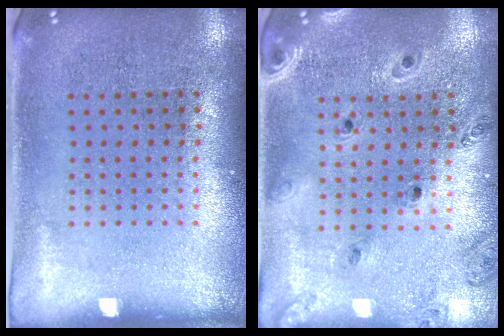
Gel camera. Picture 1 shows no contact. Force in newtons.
{"total": 0.8, "press": 0.8, "slide": 0.1}